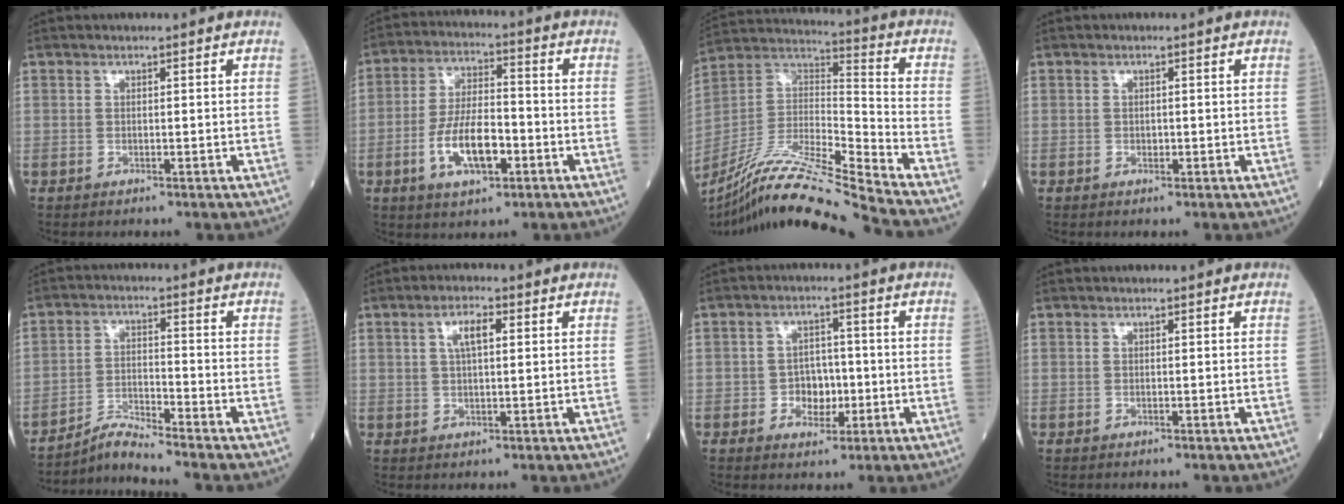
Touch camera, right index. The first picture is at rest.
{"total": 9.8, "force": [-3.4, 3.7, 8.5], "torque": [-0.166, 0.004, -0.061]}
{"total": 20.4, "force": [-17.9, -1.8, 9.7], "torque": [-0.203, -0.007, -0.328]}
{"total": 0.6, "force": [-0.1, 0.5, 0.3], "torque": [-0.001, 0.001, -0.003]}
{"total": 4.9, "force": [-4.7, -1.6, 0.3], "torque": [-0.018, -0.017, -0.088]}
{"total": 3.9, "force": [1.3, 1.2, 3.5], "torque": [-0.067, 0.008, 0.025]}
{"total": 4.5, "force": [-1.1, 3.3, 2.8], "torque": [-0.035, 0.008, -0.015]}
{"total": 0.0}